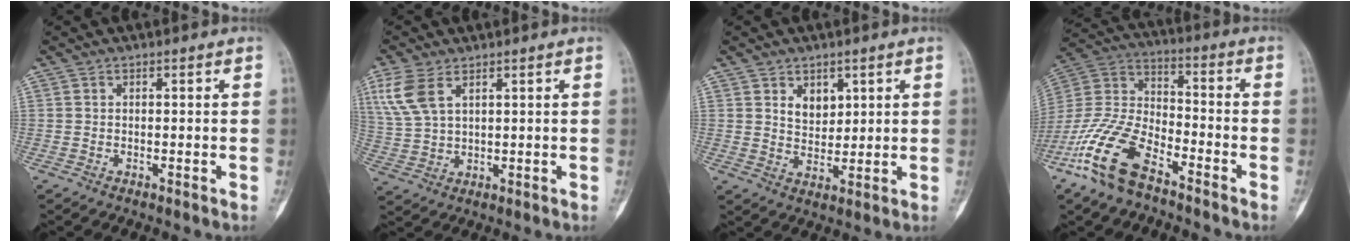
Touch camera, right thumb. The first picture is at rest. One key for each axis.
{"total": 9.1, "fx": 4.0, "fy": 5.3, "fz": 6.1, "tx": -0.139, "ty": -0.002, "tz": 0.085}
{"total": 4.7, "fx": 2.2, "fy": 3.3, "fz": 2.6, "tx": -0.020, "ty": -0.018, "tz": 0.043}
{"total": 16.3, "fx": -10.0, "fy": 7.3, "fz": 10.5, "tx": -0.223, "ty": 0.049, "tz": -0.204}